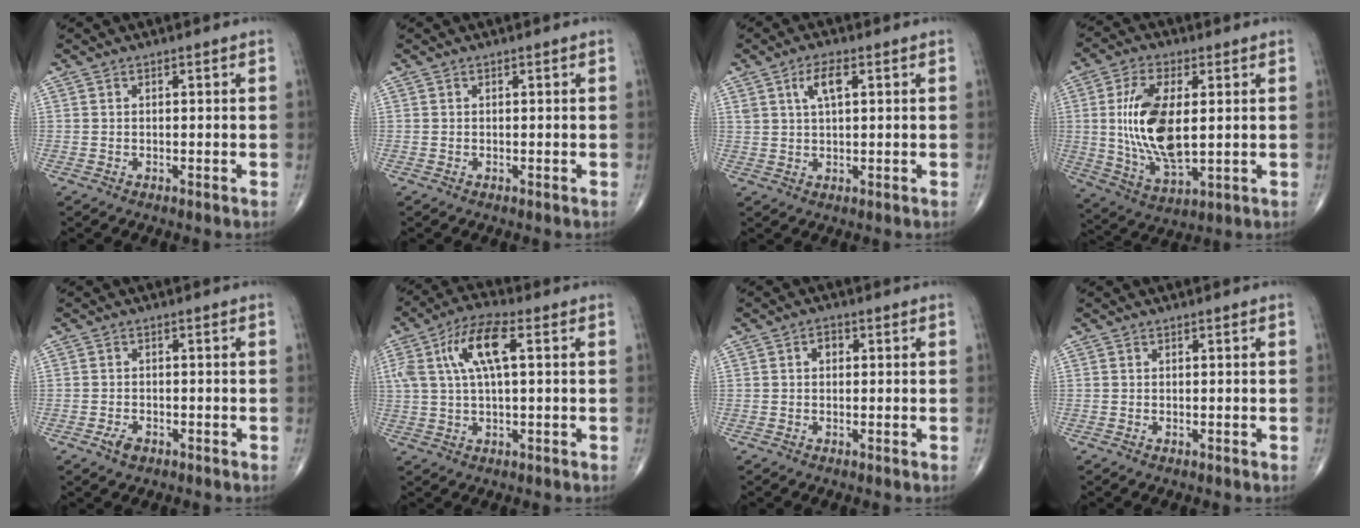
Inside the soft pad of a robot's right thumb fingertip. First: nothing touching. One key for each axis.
{"total": 0.0}
{"total": 4.5, "fx": 1.7, "fy": 1.8, "fz": 3.7, "tx": -0.071, "ty": 0.003, "tz": 0.035}
{"total": 15.1, "fx": 1.4, "fy": 6.9, "fz": 13.3, "tx": -0.262, "ty": -0.017, "tz": 0.035}
{"total": 2.3, "fx": -1.3, "fy": 1.3, "fz": 1.3, "tx": -0.023, "ty": 0.004, "tz": -0.021}
{"total": 10.2, "fx": 2.6, "fy": 3.5, "fz": 9.3, "tx": -0.202, "ty": 0.023, "tz": 0.048}
{"total": 1.8, "fx": 0.2, "fy": 1.4, "fz": 1.1, "tx": -0.008, "ty": 0.007, "tz": 0.000}
{"total": 0.0}